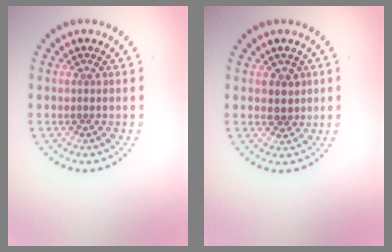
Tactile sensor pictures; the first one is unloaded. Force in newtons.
{"total": 1.8, "press": 1.4, "slide": 1.1}